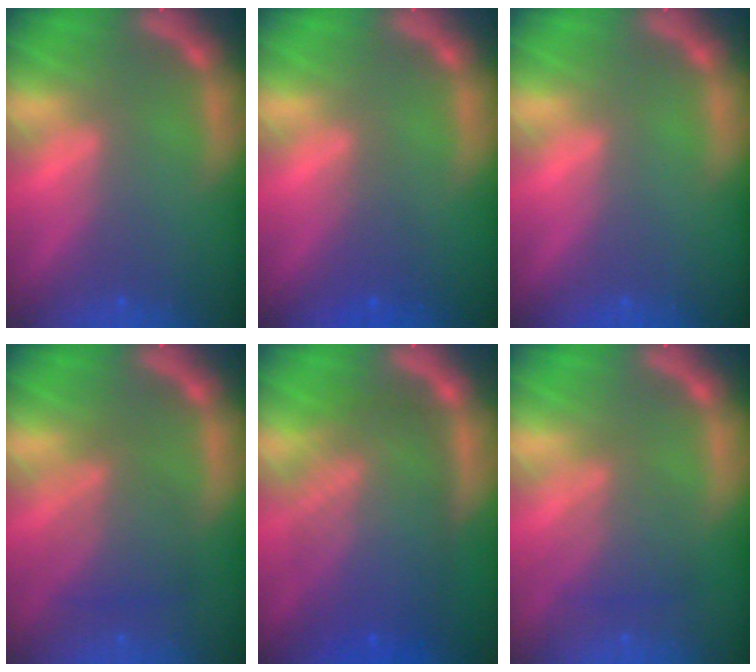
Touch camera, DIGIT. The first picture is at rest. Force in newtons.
{"total": 2.0}
{"total": 0.0}
{"total": 4.6}
{"total": 10.0}
{"total": 3.5}